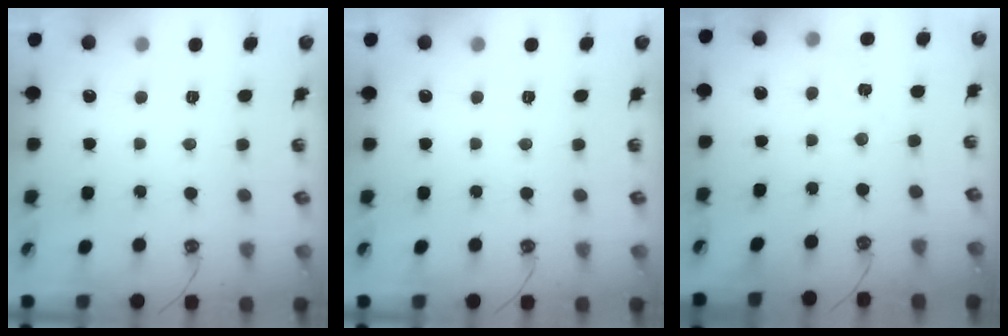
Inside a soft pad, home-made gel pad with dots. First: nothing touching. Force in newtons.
{"total": 0.0}
{"total": 1.3, "press": 1.3, "slide": 0.2}